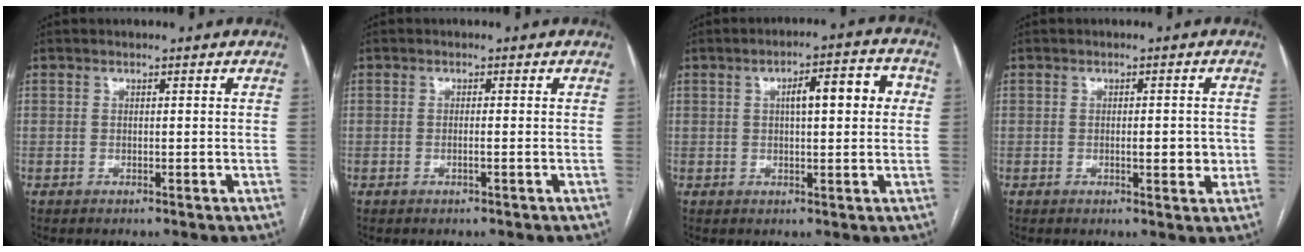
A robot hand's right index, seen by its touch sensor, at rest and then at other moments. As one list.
[{"total": 0.7, "force": [-0.2, -0.1, 0.7], "torque": [-0.013, 0.000, -0.004]}, {"total": 7.4, "force": [1.5, 1.8, 7.0], "torque": [-0.103, 0.026, 0.019]}, {"total": 4.0, "force": [-0.6, 1.1, 3.8], "torque": [-0.057, -0.001, -0.005]}]